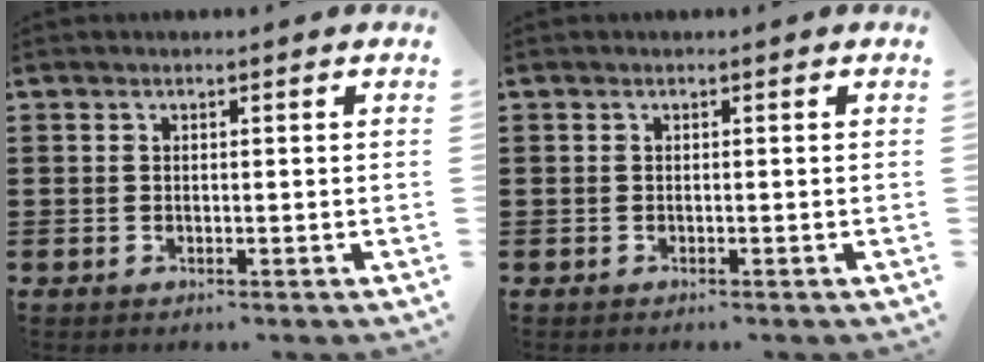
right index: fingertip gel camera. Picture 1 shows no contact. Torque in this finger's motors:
{"motor_torque": [-0.45, 0.45, -0.13, -0.07]}